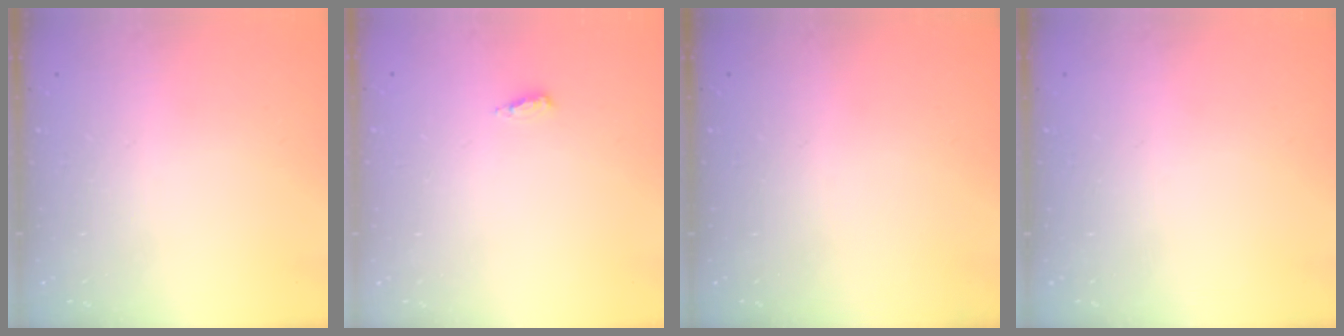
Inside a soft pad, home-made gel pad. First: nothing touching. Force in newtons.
{"total": 2.7, "press": 2.5, "slide": 1.0}
{"total": 0.0}
{"total": 0.0}